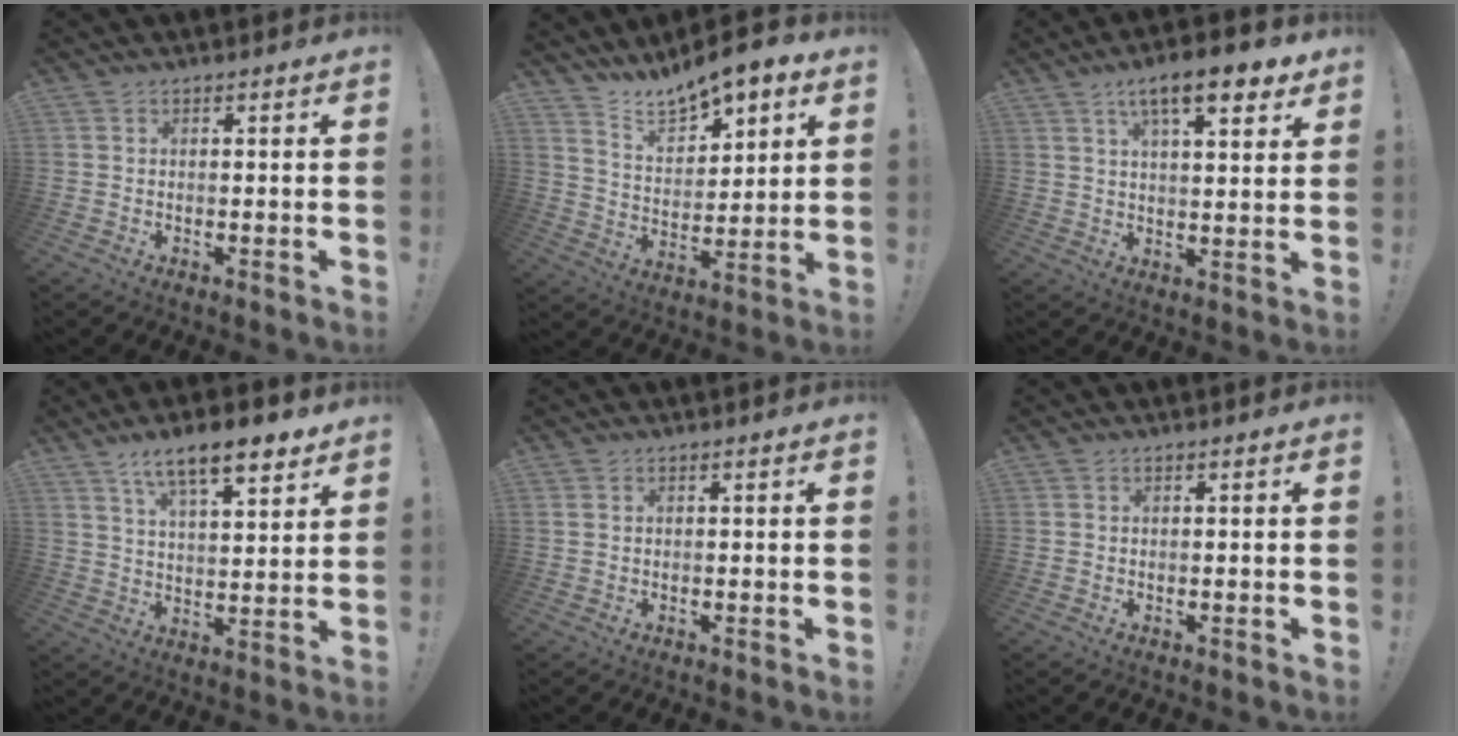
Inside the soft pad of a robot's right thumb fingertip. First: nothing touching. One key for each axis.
{"total": 10.9, "fx": 9.7, "fy": 3.7, "fz": 3.5, "tx": -0.068, "ty": -0.080, "tz": 0.174}
{"total": 12.1, "fx": 6.8, "fy": 3.5, "fz": 9.3, "tx": -0.142, "ty": -0.025, "tz": 0.110}
{"total": 12.1, "fx": 8.1, "fy": 3.6, "fz": 8.2, "tx": -0.129, "ty": -0.043, "tz": 0.137}
{"total": 0.6, "fx": 0.3, "fy": 0.3, "fz": 0.3, "tx": -0.011, "ty": 0.003, "tz": 0.007}
{"total": 0.0}